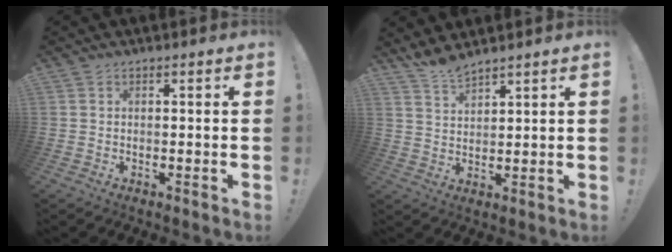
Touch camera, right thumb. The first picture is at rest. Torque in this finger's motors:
{"motor_torque": [0.15, 0.26, 0.20, 0.05, 0.00]}